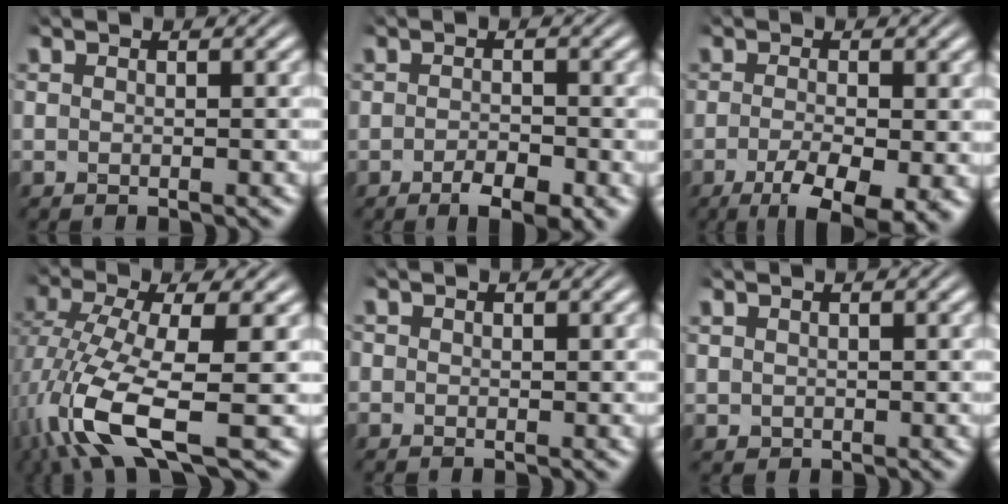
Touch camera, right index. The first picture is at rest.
{"total": 3.2, "force": [-1.8, 0.8, 2.5], "torque": [-0.030, -0.011, -0.027]}
{"total": 7.0, "force": [-3.8, 2.4, 5.3], "torque": [-0.085, -0.037, -0.039]}
{"total": 8.4, "force": [-2.6, 3.2, 7.3], "torque": [-0.160, -0.053, -0.015]}
{"total": 0.7, "force": [0.5, 0.5, -0.1], "torque": [-0.006, -0.008, 0.014]}
{"total": 1.2, "force": [1.2, 0.0, 0.0], "torque": [0.001, -0.004, 0.029]}